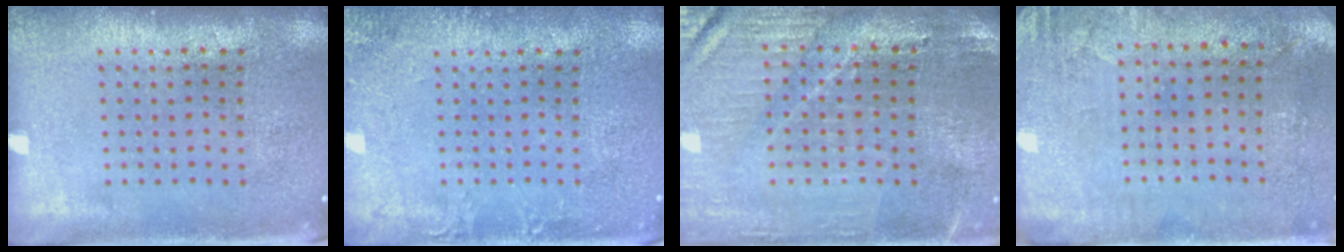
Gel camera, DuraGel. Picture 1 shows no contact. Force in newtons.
{"total": 1.9, "press": 1.9, "slide": 0.2}
{"total": 1.7, "press": 1.7, "slide": 0.3}
{"total": 2.8, "press": 2.4, "slide": 1.6}